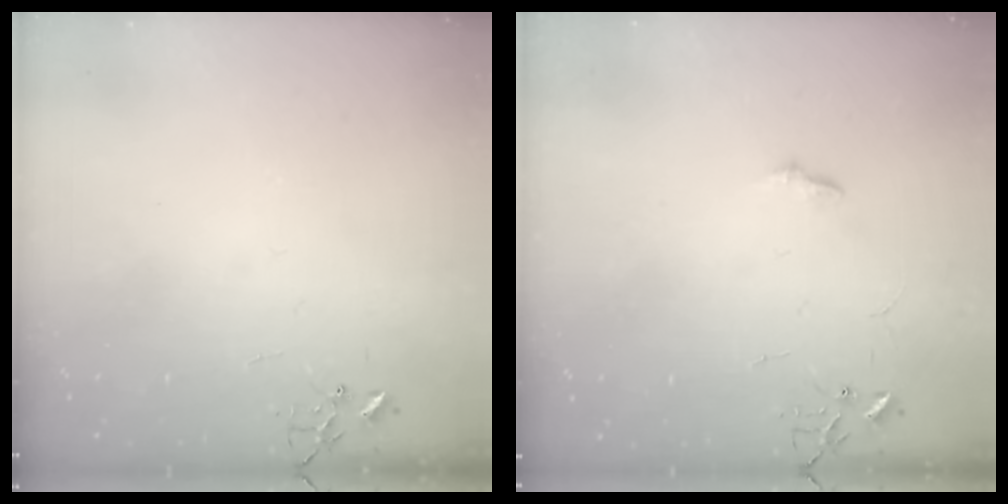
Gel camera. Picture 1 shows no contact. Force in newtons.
{"total": 5.0, "press": 4.9, "slide": 0.6}